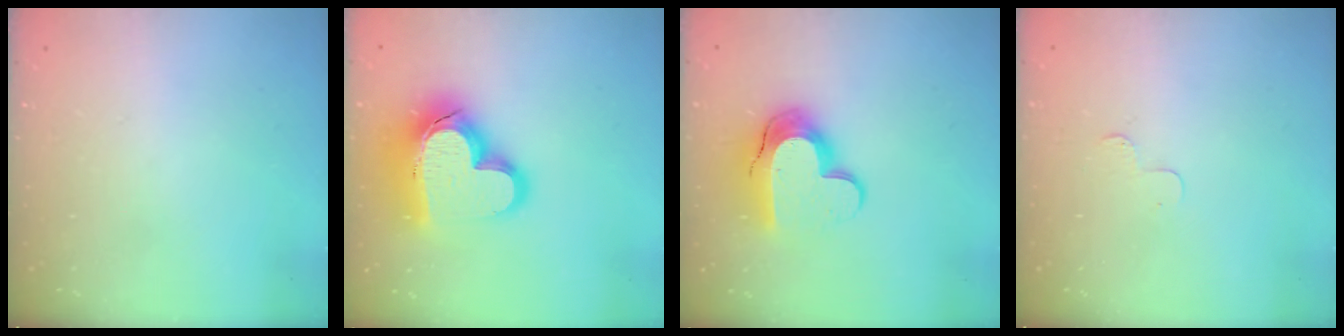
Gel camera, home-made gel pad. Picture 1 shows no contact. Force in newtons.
{"total": 20.9, "press": 20.8, "slide": 1.9}
{"total": 14.0, "press": 14.0, "slide": 1.0}
{"total": 3.6, "press": 3.6, "slide": 0.4}